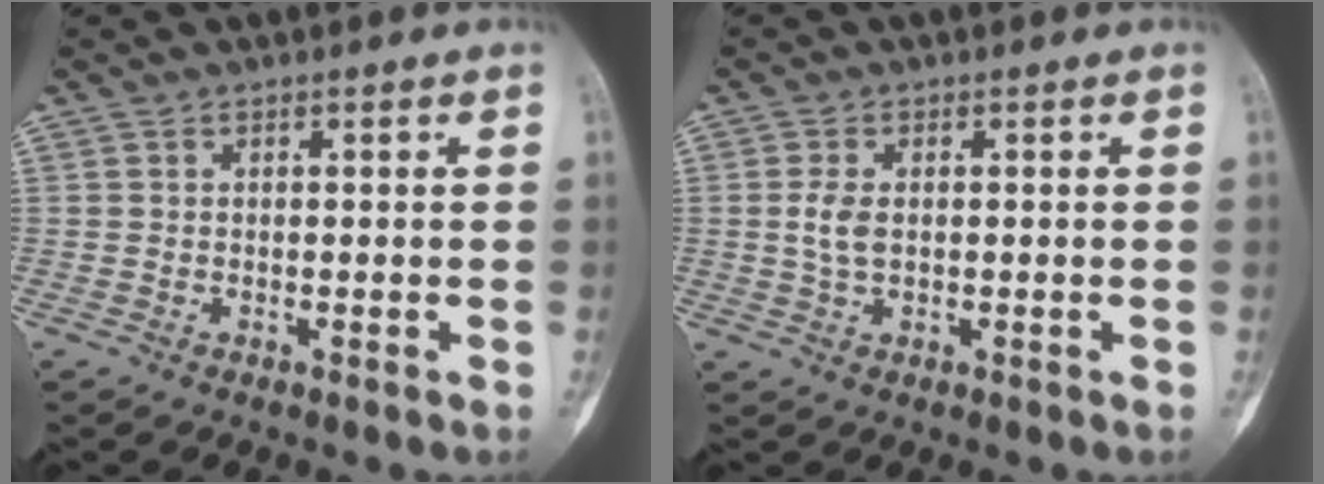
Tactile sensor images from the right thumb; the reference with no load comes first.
{"total": 3.4, "force": [0.0, 2.0, 2.8], "torque": [-0.060, 0.003, -0.002]}